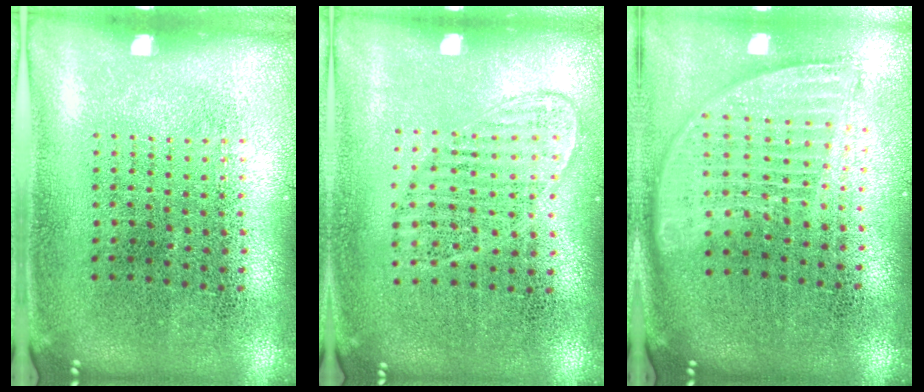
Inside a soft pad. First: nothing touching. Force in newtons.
{"total": 1.1, "press": 1.0, "slide": 0.5}
{"total": 1.8, "press": 1.5, "slide": 0.9}